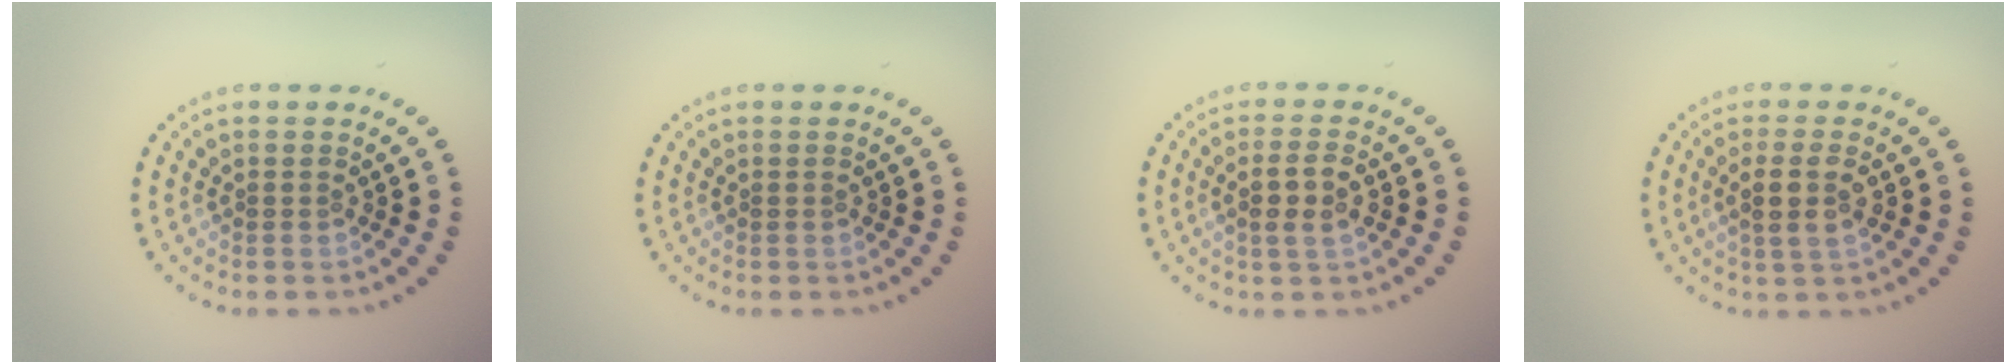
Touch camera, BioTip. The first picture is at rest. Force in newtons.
{"total": 0.0}
{"total": 2.4, "press": 2.2, "slide": 0.7}
{"total": 2.7, "press": 2.4, "slide": 1.2}